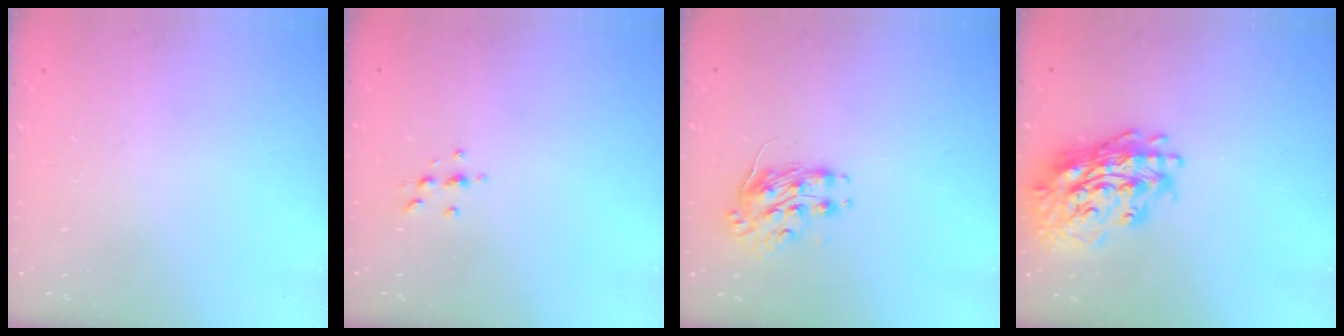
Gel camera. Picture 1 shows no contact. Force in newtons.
{"total": 3.9, "press": 3.9, "slide": 0.6}
{"total": 8.2, "press": 8.1, "slide": 0.3}
{"total": 19.4, "press": 19.2, "slide": 3.0}